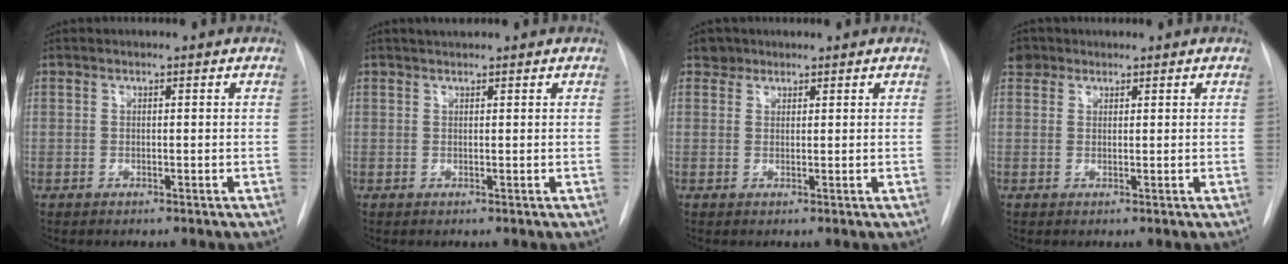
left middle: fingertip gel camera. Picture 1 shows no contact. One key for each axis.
{"total": 1.3, "fx": 1.2, "fy": 0.3, "fz": 0.5, "tx": -0.012, "ty": 0.011, "tz": 0.021}
{"total": 1.8, "fx": 1.3, "fy": 1.2, "fz": -0.2, "tx": 0.011, "ty": 0.006, "tz": 0.017}
{"total": 2.5, "fx": 1.7, "fy": 1.8, "fz": 0.2, "tx": -0.002, "ty": 0.014, "tz": 0.027}